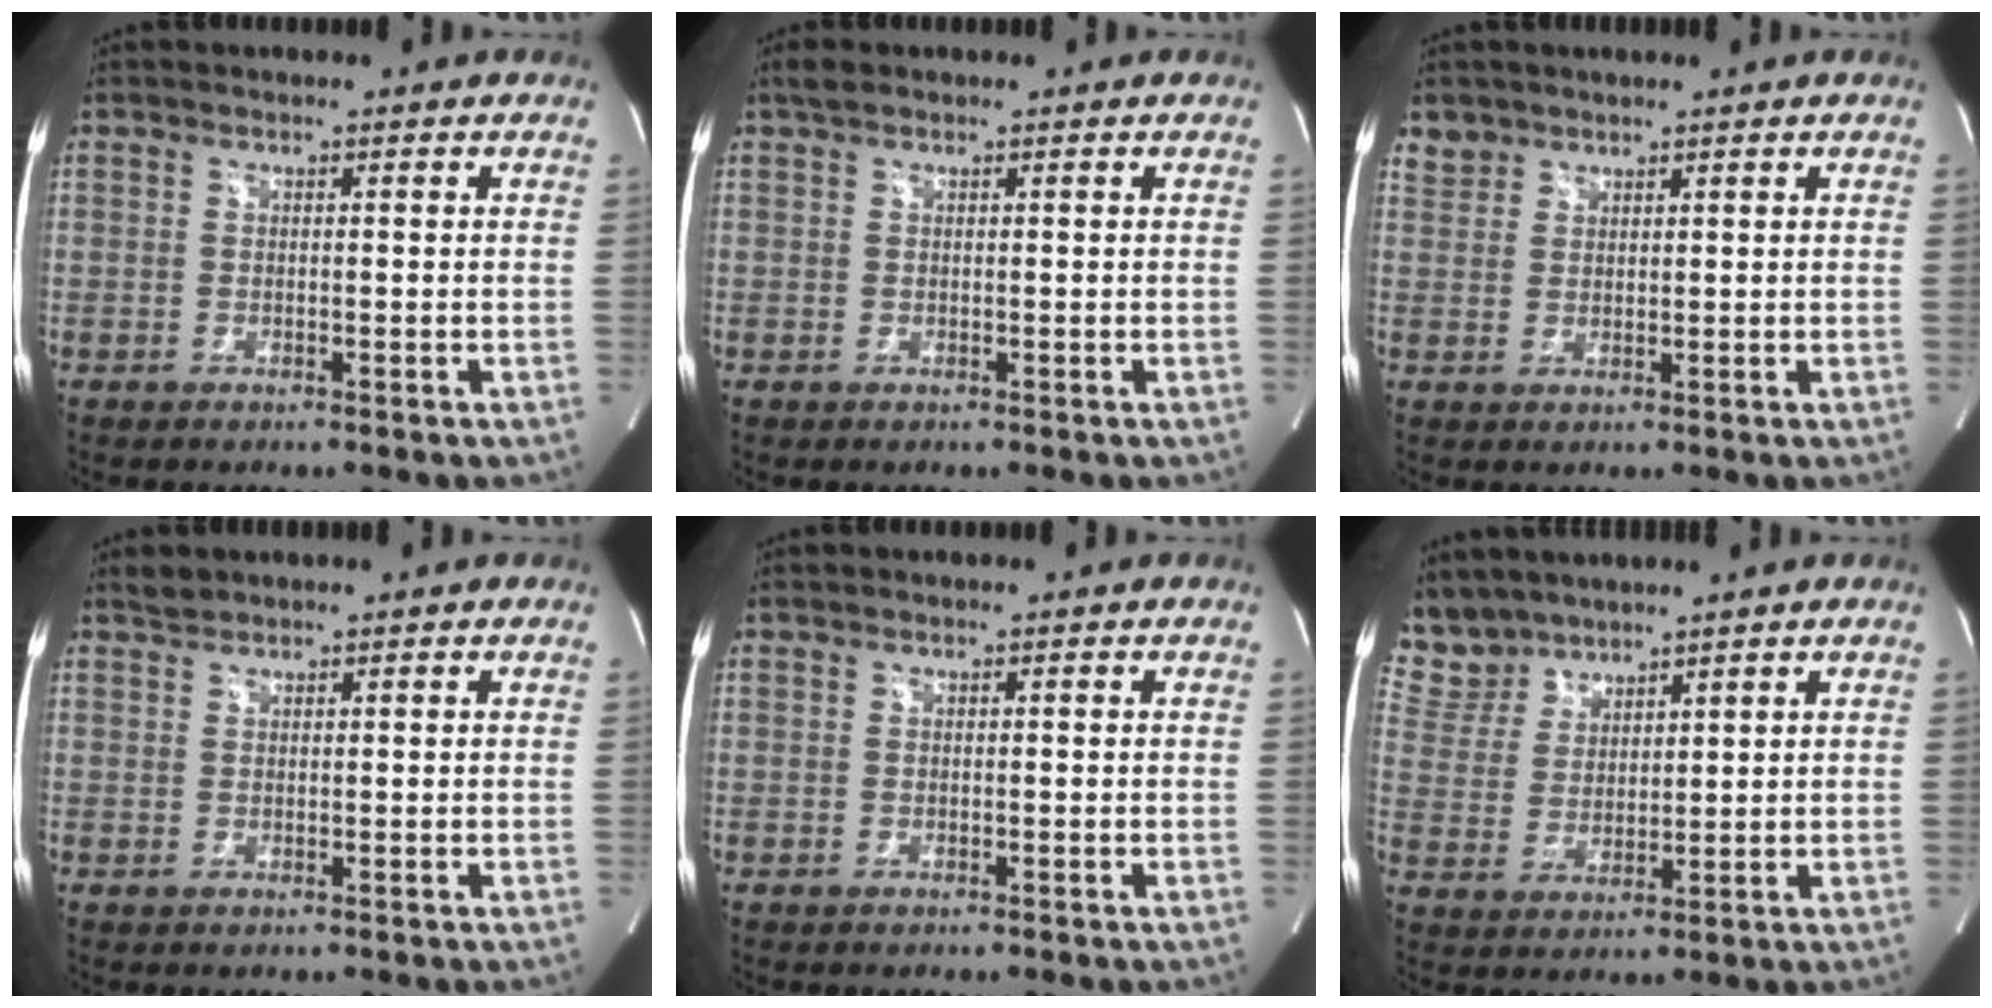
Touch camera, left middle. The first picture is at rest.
{"total": 1.2, "force": [0.9, 0.6, 0.5], "torque": [-0.011, 0.012, 0.016]}
{"total": 2.5, "force": [2.0, 1.6, -0.3], "torque": [0.012, 0.006, 0.035]}
{"total": 1.1, "force": [1.1, 0.2, 0.0], "torque": [-0.002, 0.004, 0.021]}
{"total": 0.0}
{"total": 7.0, "force": [6.5, 2.7, 0.1], "torque": [-0.009, 0.010, 0.146]}